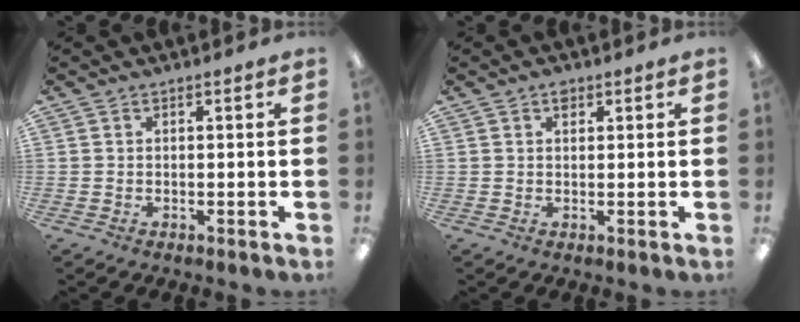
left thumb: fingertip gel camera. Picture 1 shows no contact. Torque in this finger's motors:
{"motor_torque": [0.70, 0.04, 0.77, -0.11, 0.00]}